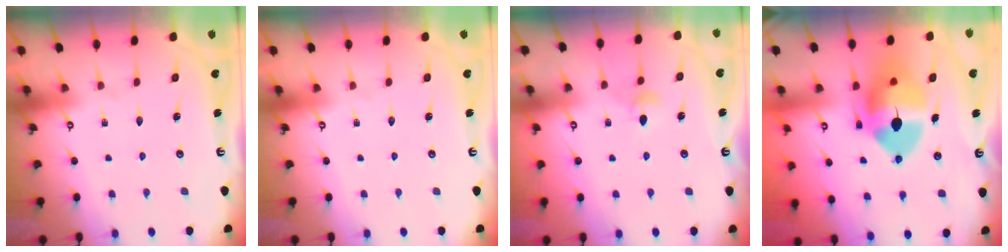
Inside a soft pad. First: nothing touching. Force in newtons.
{"total": 0.0}
{"total": 3.9, "press": 3.8, "slide": 0.8}
{"total": 15.6, "press": 15.4, "slide": 2.1}